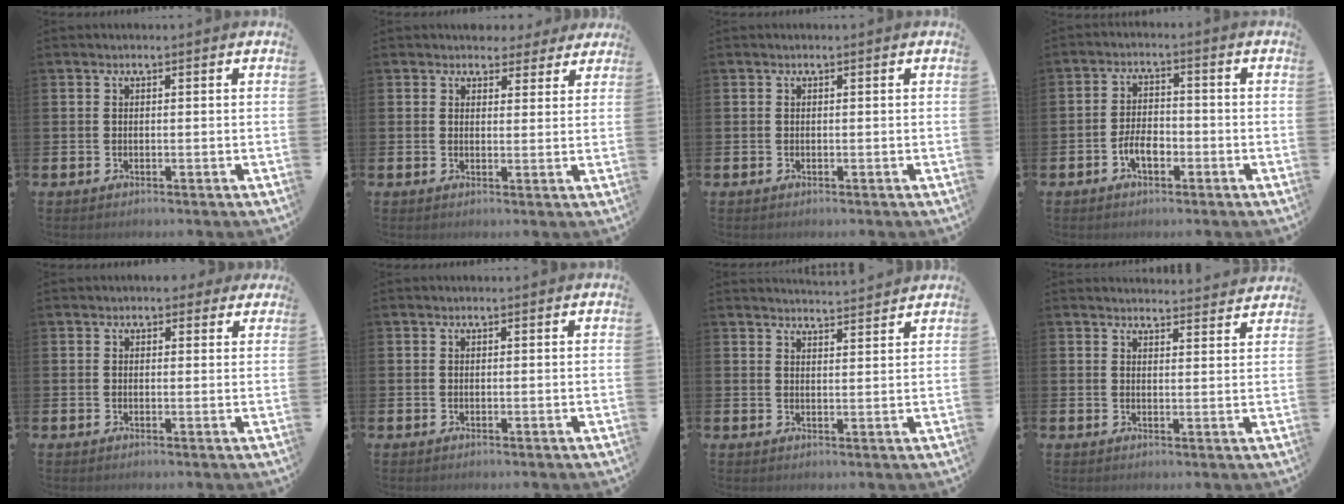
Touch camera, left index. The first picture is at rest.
{"total": 3.6, "force": [3.1, 1.7, 0.2], "torque": [0.006, -0.014, 0.053]}
{"total": 0.0}
{"total": 3.6, "force": [-1.6, 1.8, 2.7], "torque": [-0.046, 0.007, -0.030]}
{"total": 1.7, "force": [1.2, 1.1, 0.3], "torque": [0.001, 0.005, 0.019]}
{"total": 0.0}
{"total": 3.6, "force": [3.6, -0.2, -0.1], "torque": [-0.008, -0.022, 0.065]}
{"total": 3.3, "force": [3.2, 0.2, -0.1], "torque": [0.004, -0.025, 0.057]}